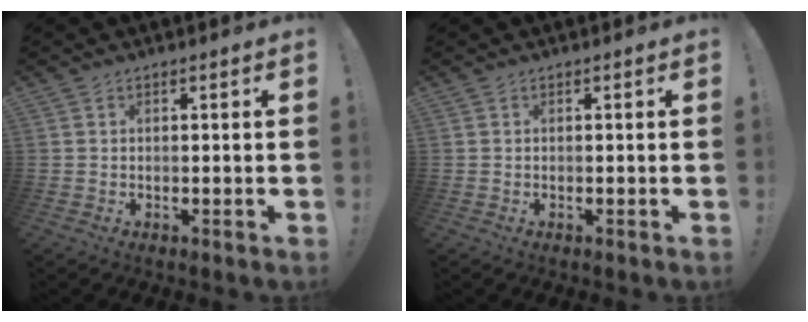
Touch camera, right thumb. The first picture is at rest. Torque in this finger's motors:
{"motor_torque": [0.00, 0.00, 0.00, 0.00, 0.00]}